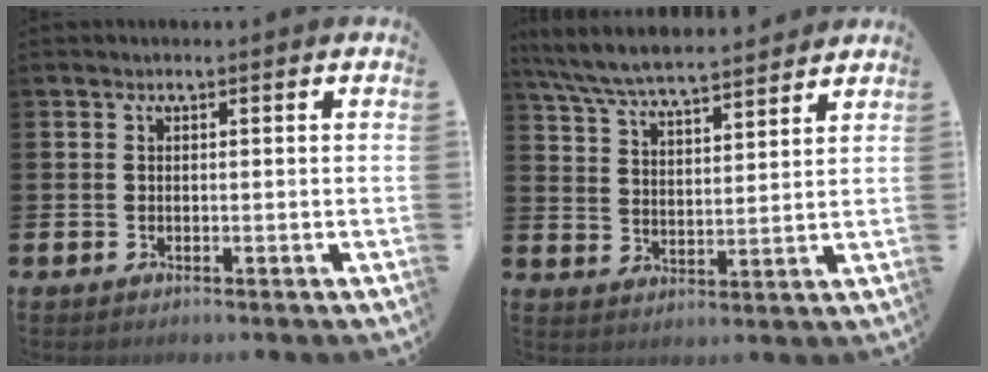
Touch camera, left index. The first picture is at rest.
{"total": 7.1, "force": [6.8, 0.5, 2.0], "torque": [-0.066, -0.038, 0.120]}